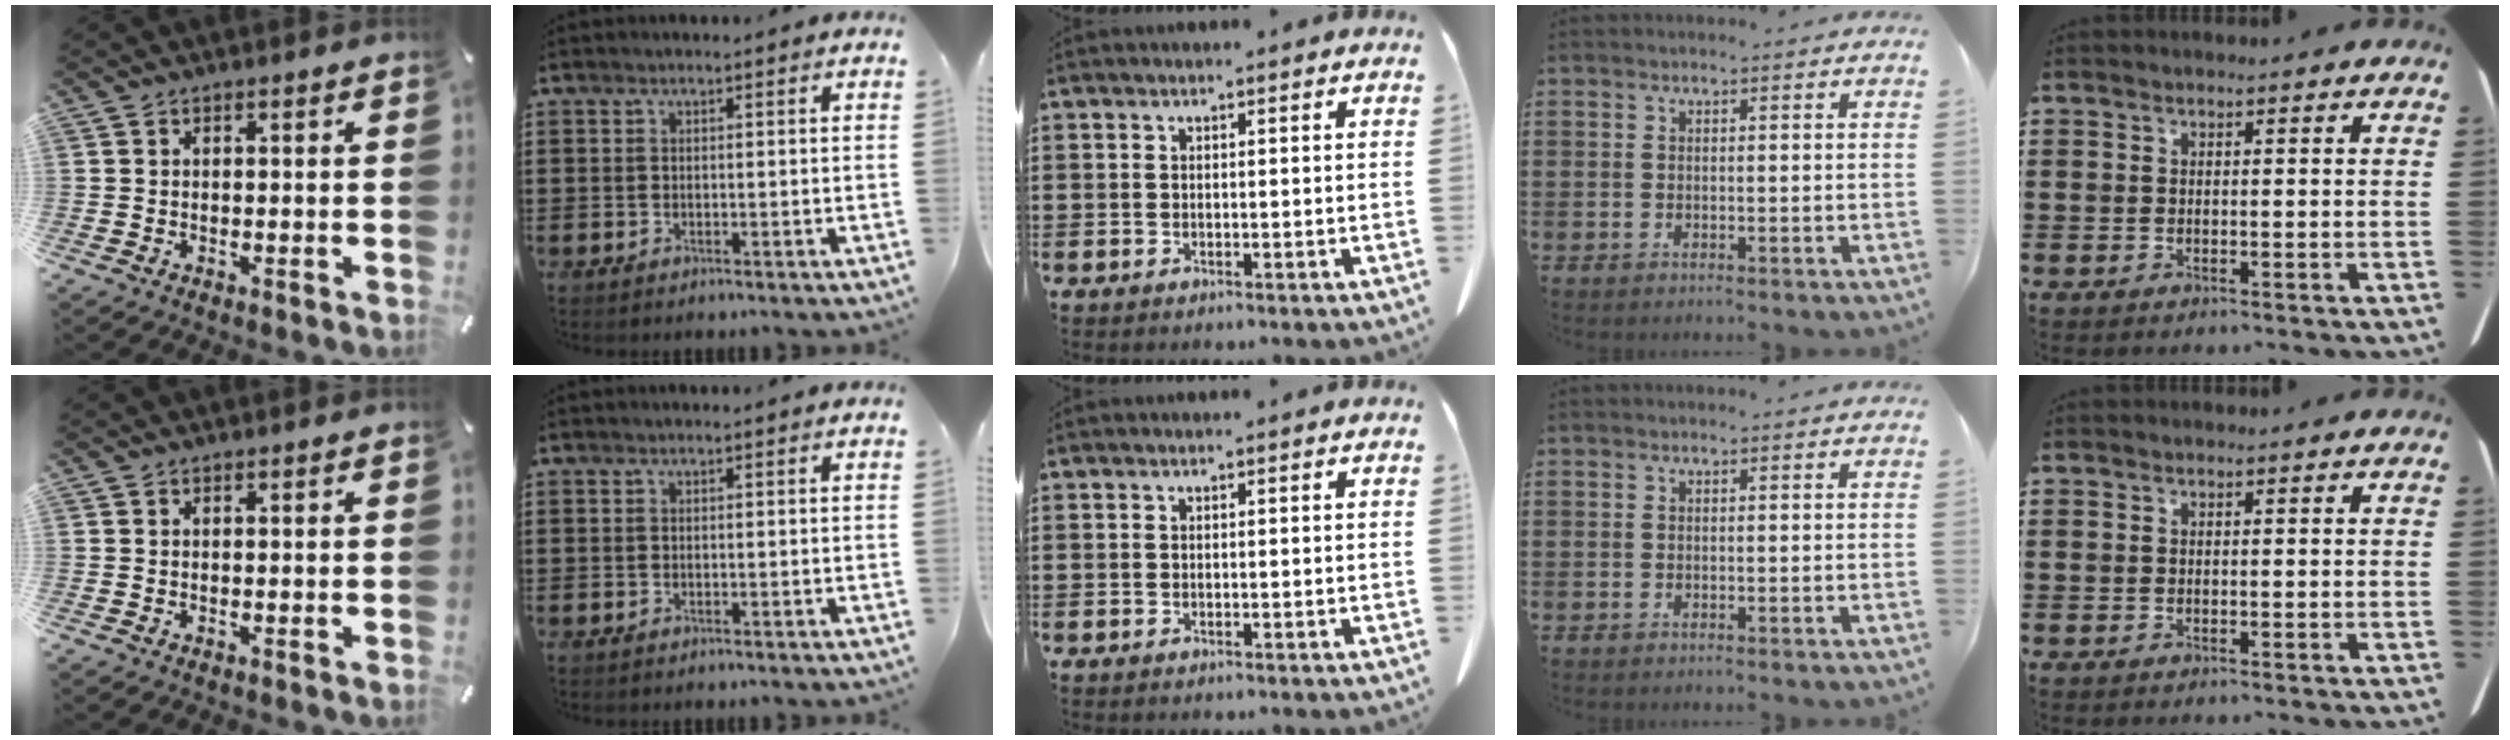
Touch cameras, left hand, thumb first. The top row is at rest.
{}